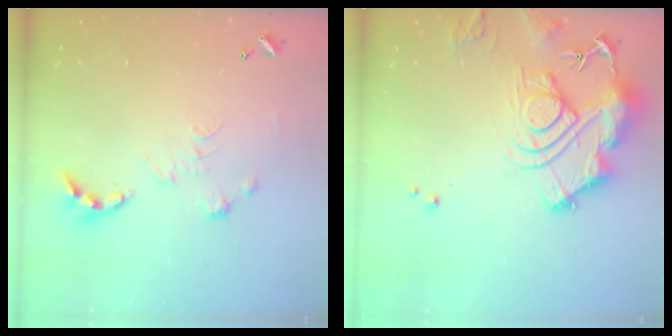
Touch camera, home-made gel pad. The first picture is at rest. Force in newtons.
{"total": 16.2, "press": 16.1, "slide": 1.7}